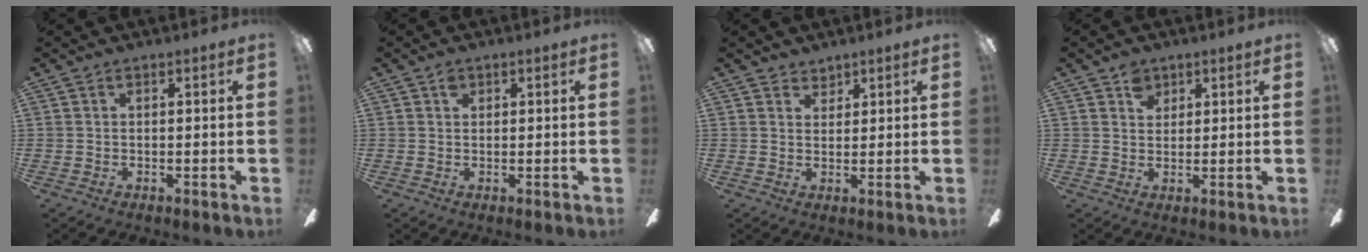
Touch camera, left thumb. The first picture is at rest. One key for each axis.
{"total": 1.7, "fx": 0.9, "fy": 1.2, "fz": 0.8, "tx": -0.009, "ty": 0.000, "tz": 0.015}
{"total": 3.1, "fx": 2.5, "fy": 1.7, "fz": -0.2, "tx": 0.005, "ty": -0.009, "tz": 0.047}
{"total": 4.5, "fx": 2.7, "fy": 3.2, "fz": 1.5, "tx": -0.015, "ty": -0.002, "tz": 0.046}